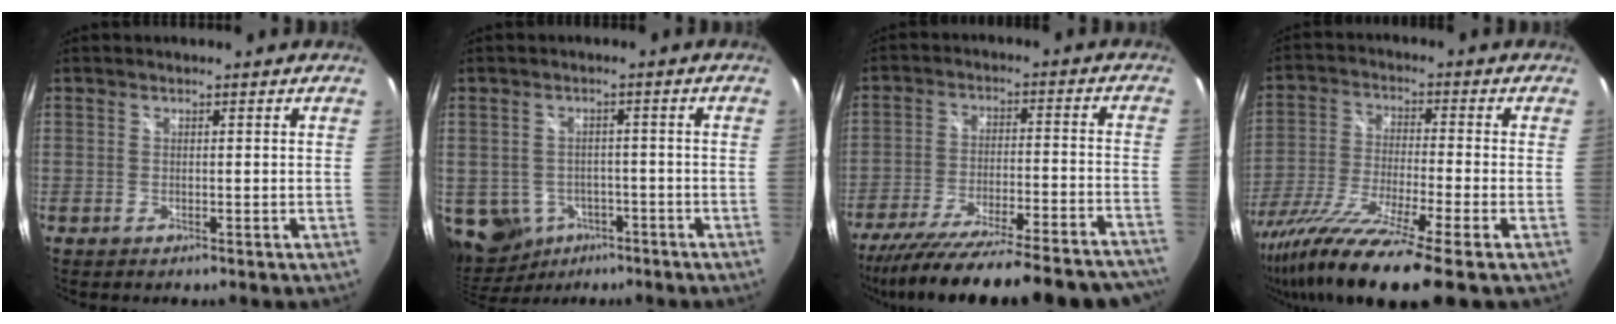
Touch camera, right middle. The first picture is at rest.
{"total": 11.6, "force": [-5.2, 9.2, 4.8], "torque": [-0.139, -0.011, -0.063]}
{"total": 31.0, "force": [-27.7, 3.2, 13.4], "torque": [-0.223, -0.067, -0.390]}
{"total": 17.2, "force": [-12.7, 0.0, 11.6], "torque": [-0.230, -0.060, -0.226]}